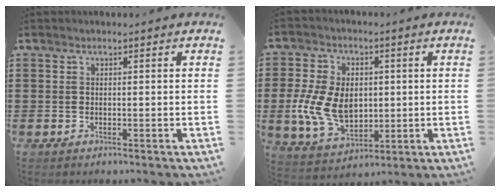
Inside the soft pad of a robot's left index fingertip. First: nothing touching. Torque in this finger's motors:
{"motor_torque": [1.08, 1.05, 0.50, 0.18]}